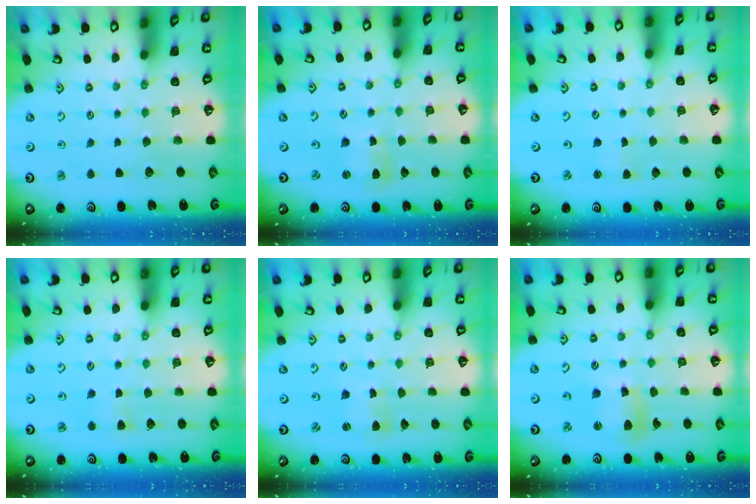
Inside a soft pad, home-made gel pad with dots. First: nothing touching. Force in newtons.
{"total": 2.9, "press": 2.9, "slide": 0.3}
{"total": 1.5, "press": 1.5, "slide": 0.3}
{"total": 2.8, "press": 2.7, "slide": 0.5}
{"total": 1.3, "press": 1.2, "slide": 0.2}
{"total": 9.9, "press": 9.8, "slide": 1.1}